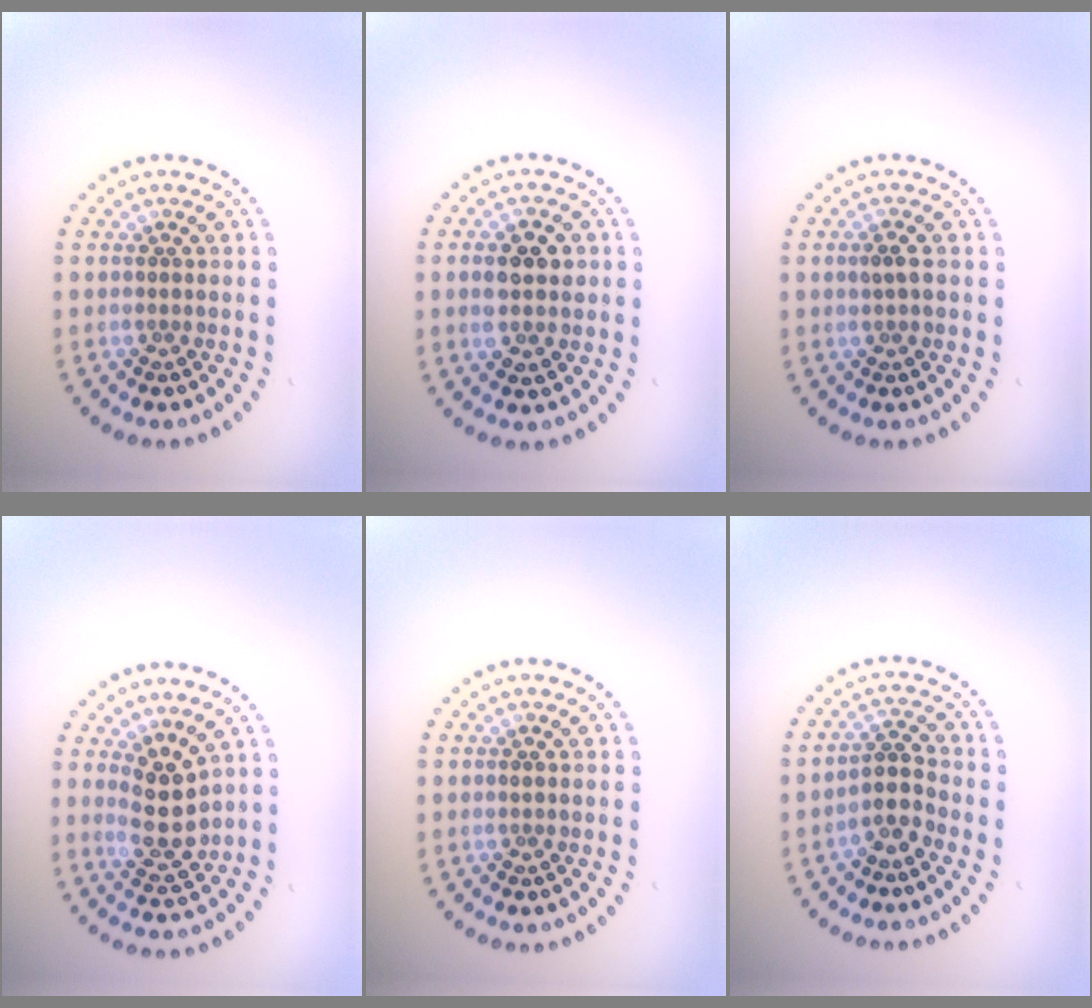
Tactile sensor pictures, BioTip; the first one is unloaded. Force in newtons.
{"total": 4.0, "press": 4.0, "slide": 0.3}
{"total": 1.3, "press": 1.2, "slide": 0.3}
{"total": 3.7, "press": 3.5, "slide": 1.3}
{"total": 0.5, "press": 0.4, "slide": 0.4}
{"total": 2.4, "press": 1.8, "slide": 1.7}